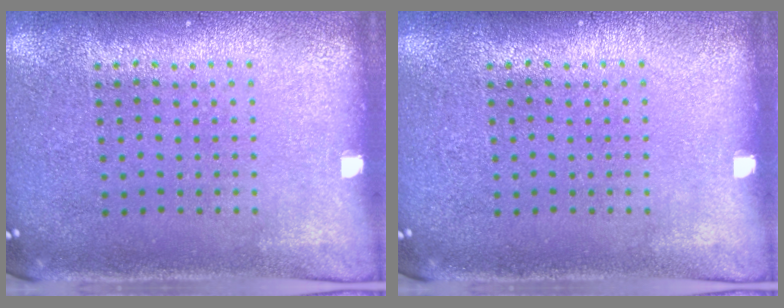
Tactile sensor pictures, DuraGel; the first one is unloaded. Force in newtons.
{"total": 0.0}